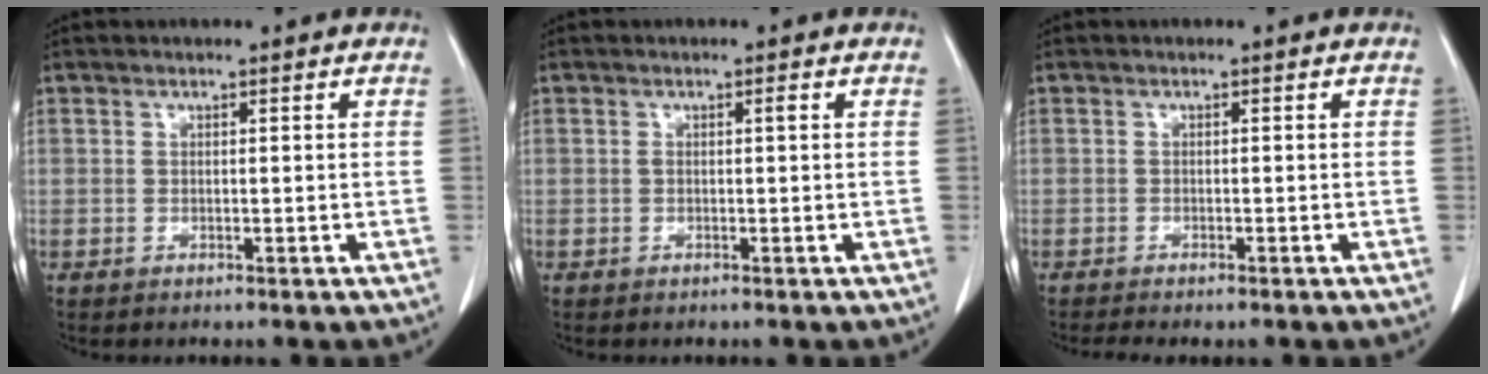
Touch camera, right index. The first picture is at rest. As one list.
[{"total": 0.8, "force": [0.1, 0.1, 0.8], "torque": [-0.015, 0.002, 0.002]}, {"total": 2.9, "force": [-2.4, 0.4, 1.6], "torque": [-0.023, -0.008, -0.032]}]